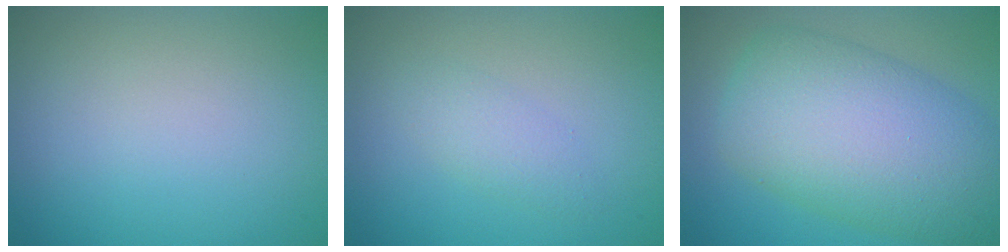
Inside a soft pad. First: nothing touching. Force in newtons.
{"total": 1.8, "press": 1.8, "slide": 0.1}
{"total": 11.5, "press": 11.5, "slide": 0.2}